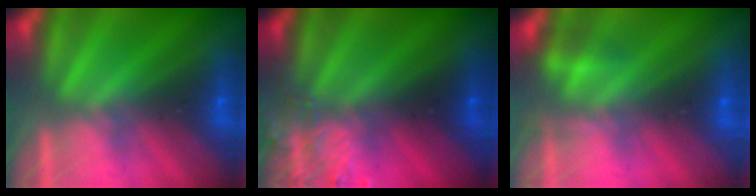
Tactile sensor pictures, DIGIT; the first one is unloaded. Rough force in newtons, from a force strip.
{"total": 3.2}
{"total": 2.3}